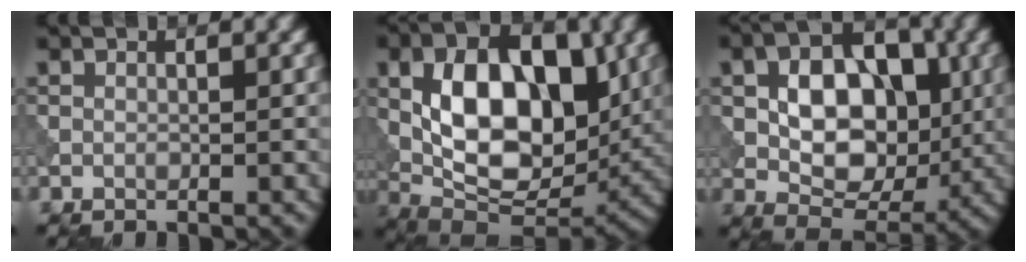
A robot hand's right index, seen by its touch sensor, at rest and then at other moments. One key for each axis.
{"total": 11.0, "fx": 1.4, "fy": 6.3, "fz": 8.9, "tx": -0.145, "ty": -0.001, "tz": 0.023}
{"total": 9.1, "fx": 0.7, "fy": 6.1, "fz": 6.6, "tx": -0.107, "ty": 0.001, "tz": 0.008}